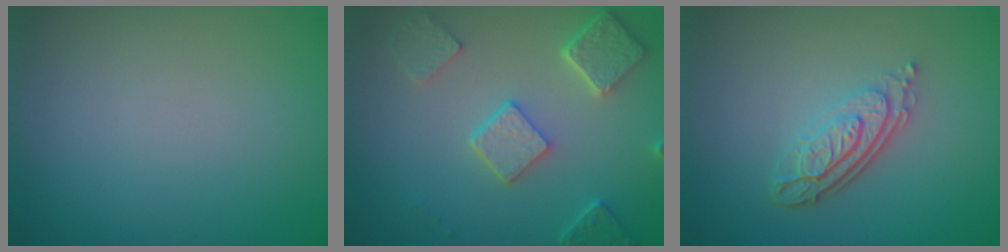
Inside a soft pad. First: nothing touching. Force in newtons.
{"total": 4.9, "press": 3.8, "slide": 3.0}
{"total": 4.1, "press": 2.9, "slide": 3.0}